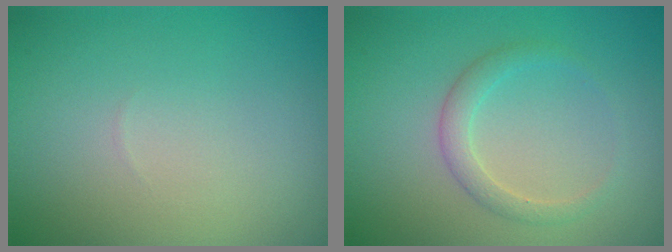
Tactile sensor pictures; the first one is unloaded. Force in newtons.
{"total": 1.9, "press": 1.9, "slide": 0.1}